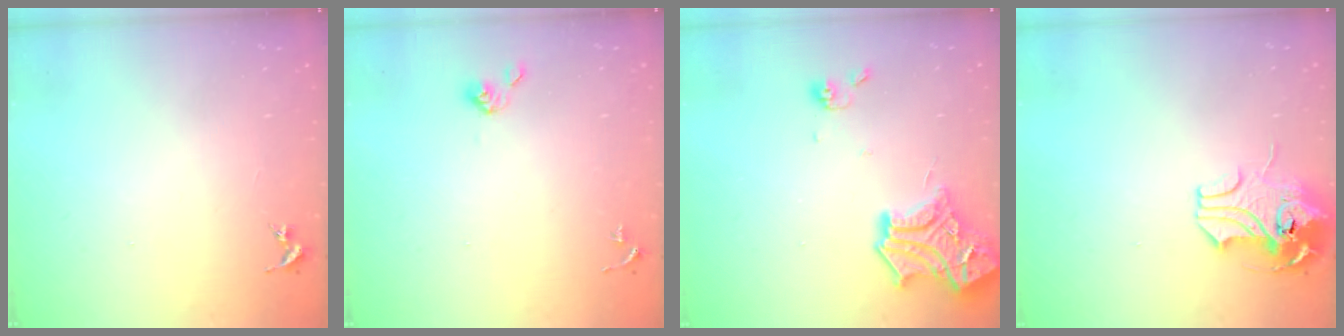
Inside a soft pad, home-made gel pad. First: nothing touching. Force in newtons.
{"total": 4.0, "press": 3.9, "slide": 0.8}
{"total": 16.2, "press": 16.2, "slide": 1.5}
{"total": 12.2, "press": 12.1, "slide": 1.7}